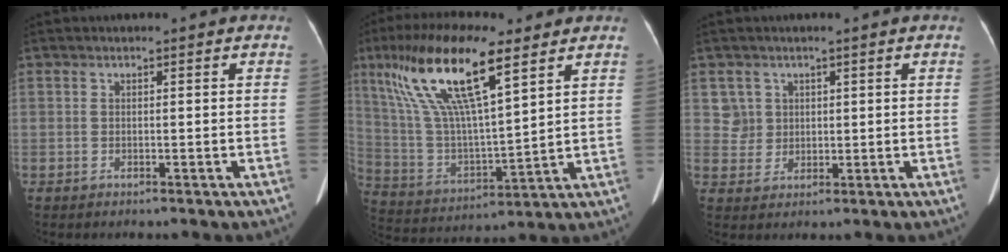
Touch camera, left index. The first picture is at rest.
{"total": 18.1, "force": [9.9, 3.6, 14.7], "torque": [-0.302, 0.009, 0.188]}
{"total": 3.6, "force": [1.2, 3.3, -0.4], "torque": [0.019, -0.001, 0.025]}